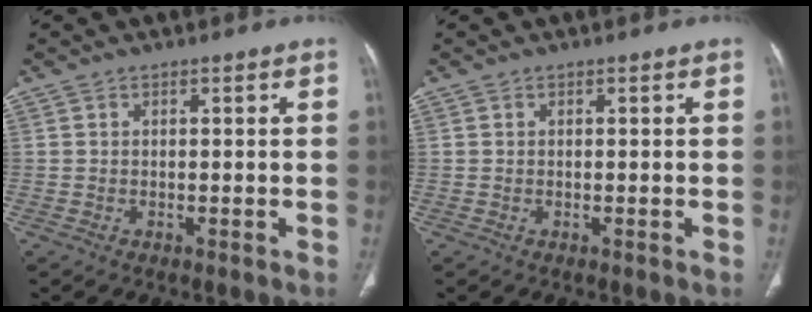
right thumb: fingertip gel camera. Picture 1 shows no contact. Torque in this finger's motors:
{"motor_torque": [0.41, -0.34, -0.13, -0.13, 0.04]}